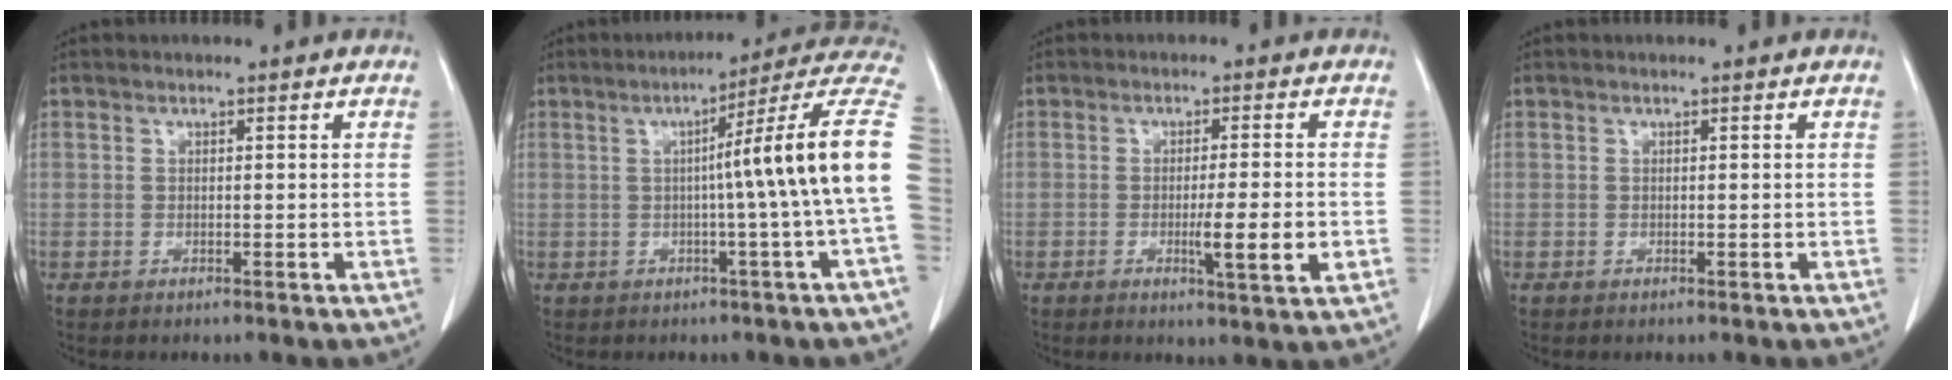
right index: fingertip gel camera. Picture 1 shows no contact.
{"total": 14.5, "force": [0.1, -2.5, 14.3], "torque": [-0.169, 0.018, -0.008]}
{"total": 6.3, "force": [-1.5, -0.1, 6.1], "torque": [-0.094, -0.011, -0.022]}
{"total": 0.0}